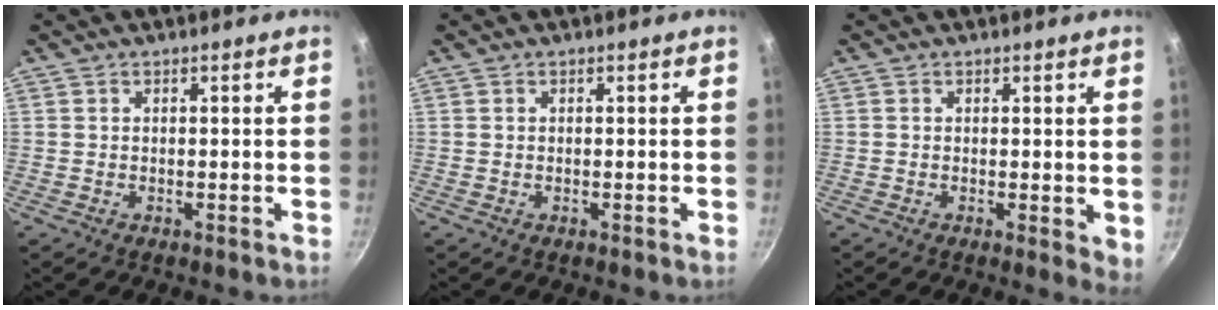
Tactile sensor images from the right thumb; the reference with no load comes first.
{"total": 0.0}
{"total": 3.0, "force": [0.4, 1.3, 2.6], "torque": [-0.029, -0.008, 0.005]}